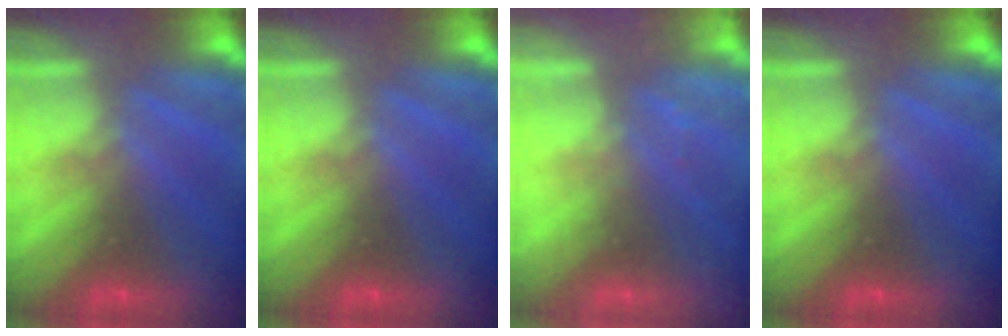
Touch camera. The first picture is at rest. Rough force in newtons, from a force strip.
{"total": 0.0}
{"total": 2.2}
{"total": 0.0}